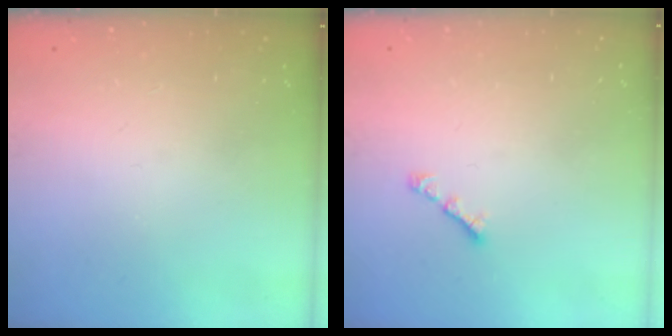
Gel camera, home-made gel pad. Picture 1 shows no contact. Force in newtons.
{"total": 1.9, "press": 1.8, "slide": 0.6}